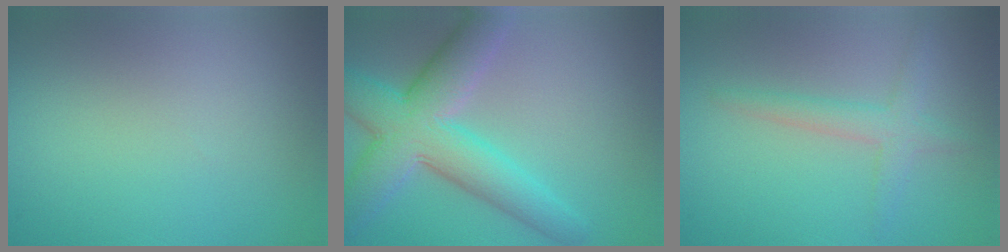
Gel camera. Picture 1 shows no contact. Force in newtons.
{"total": 8.2, "press": 8.2, "slide": 0.4}
{"total": 2.5, "press": 2.5, "slide": 0.1}